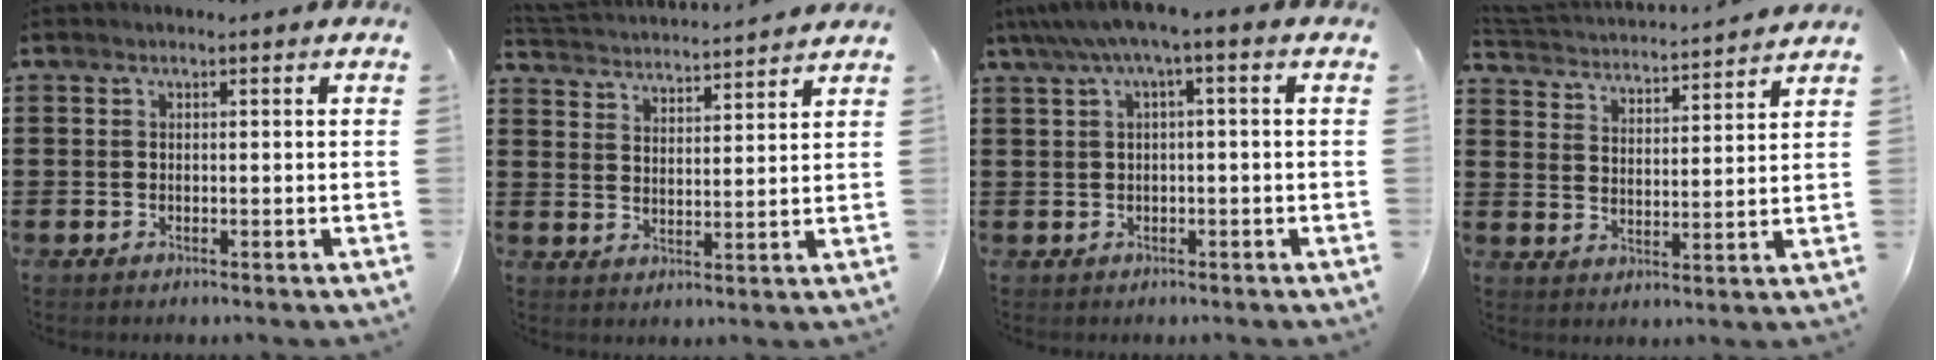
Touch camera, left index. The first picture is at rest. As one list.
[{"total": 3.6, "force": [3.5, -0.3, -0.1], "torque": [-0.017, -0.027, 0.059]}, {"total": 3.2, "force": [-0.2, 0.3, 3.2], "torque": [-0.059, 0.000, -0.009]}, {"total": 3.7, "force": [3.6, -0.4, 0.4], "torque": [-0.029, -0.033, 0.057]}]